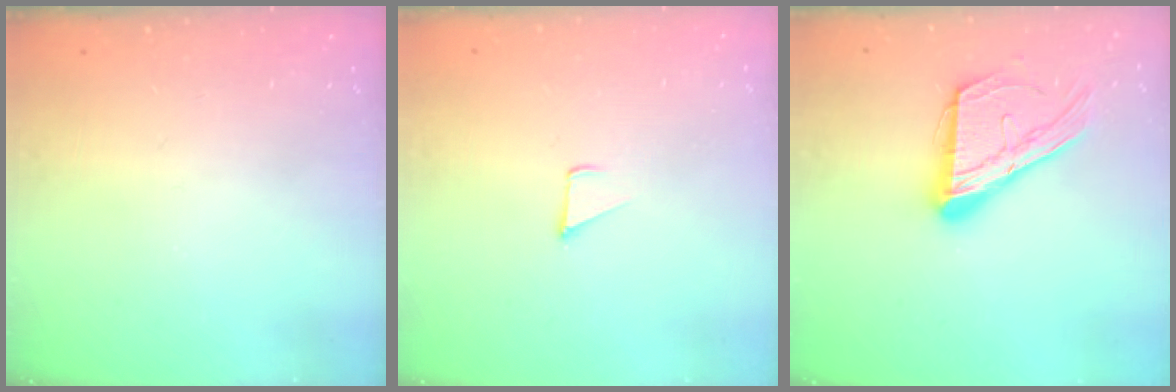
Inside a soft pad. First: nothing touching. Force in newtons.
{"total": 1.8, "press": 1.7, "slide": 0.1}
{"total": 15.8, "press": 15.7, "slide": 1.0}